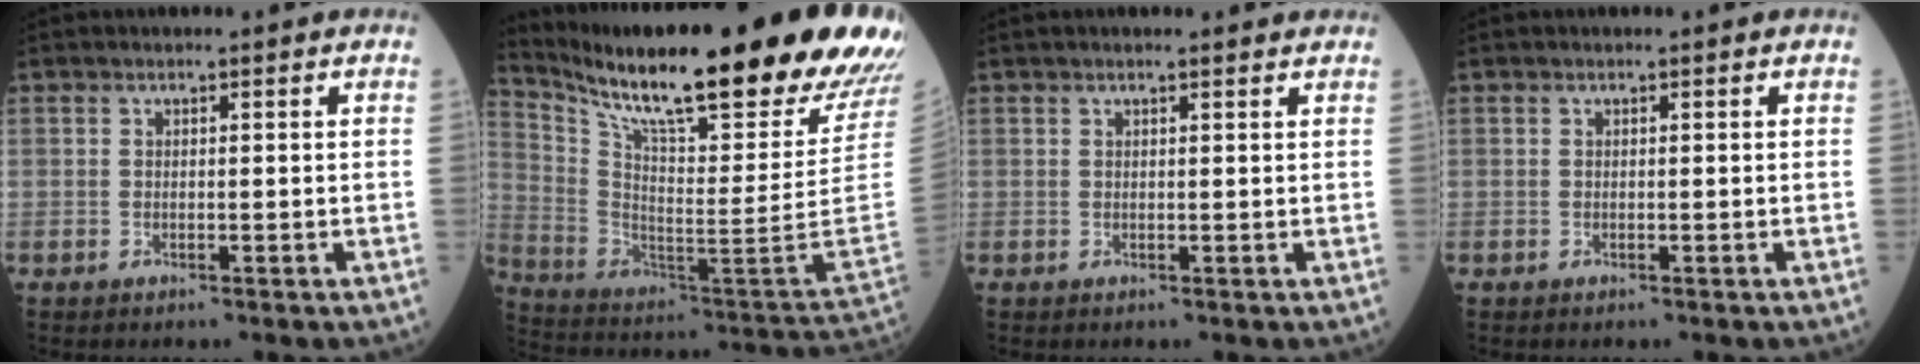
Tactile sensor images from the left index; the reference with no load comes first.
{"total": 32.8, "force": [26.1, 2.8, 19.6], "torque": [-0.342, -0.083, 0.376]}
{"total": 2.5, "force": [2.2, 0.2, 1.1], "torque": [-0.016, 0.014, 0.025]}
{"total": 0.0}